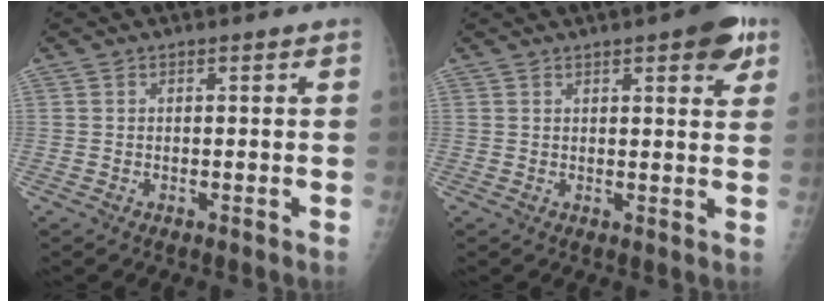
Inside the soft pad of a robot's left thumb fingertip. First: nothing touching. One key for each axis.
{"total": 6.9, "fx": 3.7, "fy": 2.1, "fz": 5.5, "tx": -0.054, "ty": -0.011, "tz": 0.041}